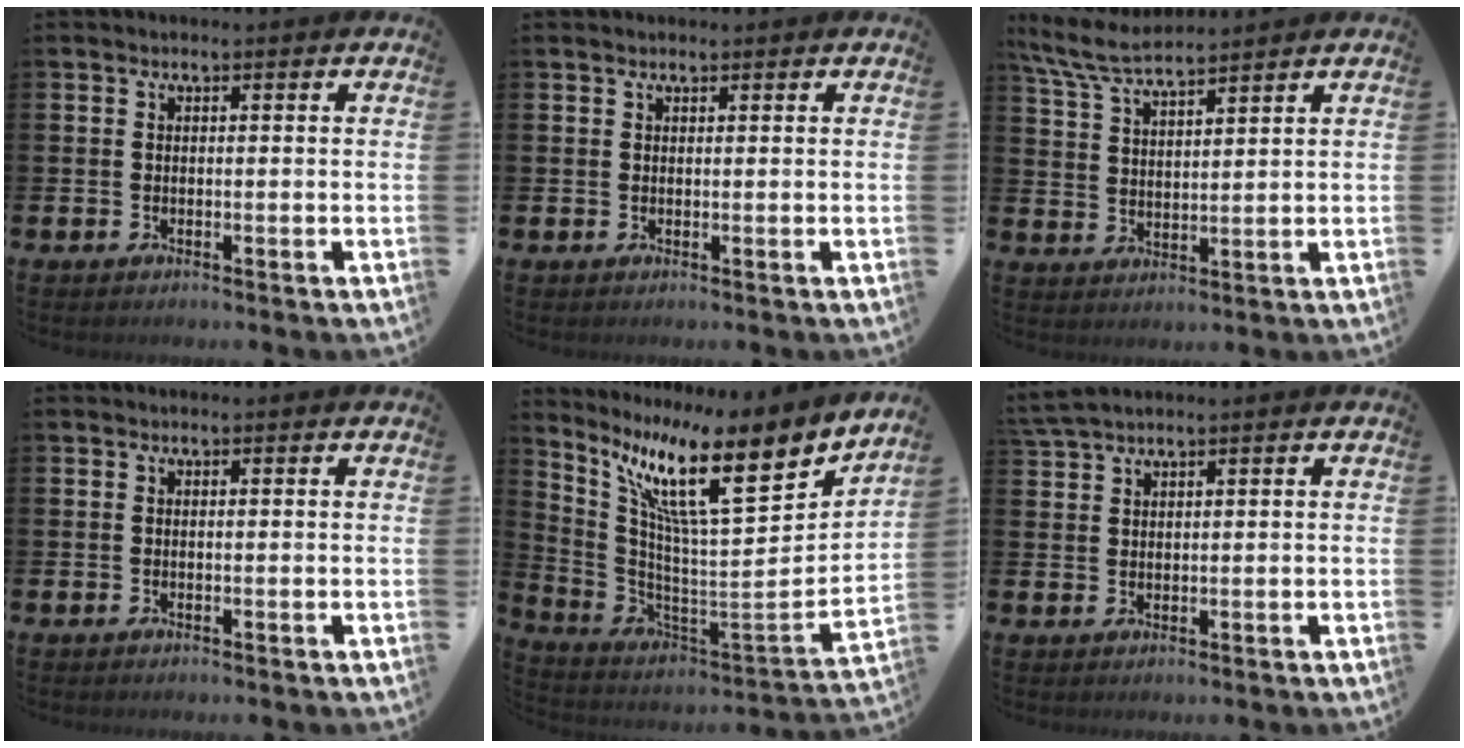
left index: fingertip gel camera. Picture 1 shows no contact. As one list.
[{"total": 0.8, "force": [0.7, 0.2, 0.2], "torque": [-0.004, 0.002, 0.013]}, {"total": 6.6, "force": [6.1, 0.8, 2.3], "torque": [-0.071, -0.023, 0.112]}, {"total": 0.0}, {"total": 13.0, "force": [8.1, 2.6, 9.8], "torque": [-0.203, -0.059, 0.125]}, {"total": 2.4, "force": [2.4, 0.0, 0.5], "torque": [-0.022, -0.001, 0.048]}]